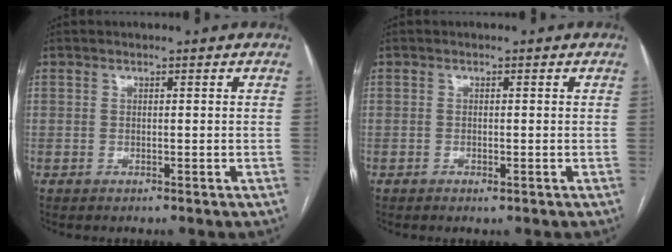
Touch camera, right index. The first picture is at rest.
{"total": 0.7, "force": [-0.4, 0.2, 0.5], "torque": [-0.006, 0.000, -0.004]}